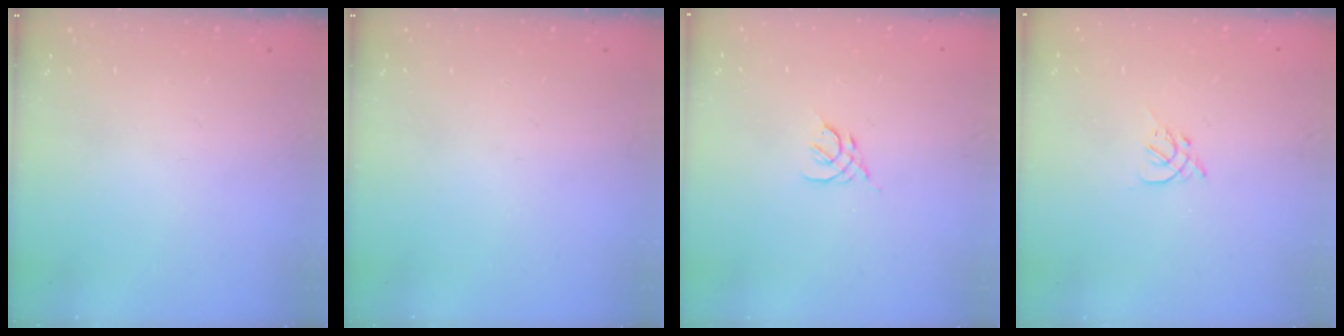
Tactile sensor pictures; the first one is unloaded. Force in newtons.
{"total": 0.0}
{"total": 2.2, "press": 2.1, "slide": 0.6}
{"total": 2.7, "press": 2.6, "slide": 0.7}